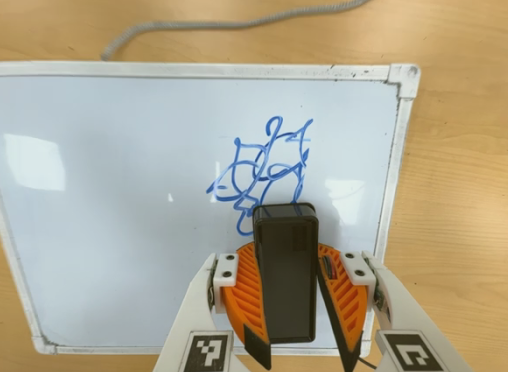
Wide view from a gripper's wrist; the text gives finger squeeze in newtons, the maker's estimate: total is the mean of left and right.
{"total": 10.0, "left": 10.2, "right": 9.8}